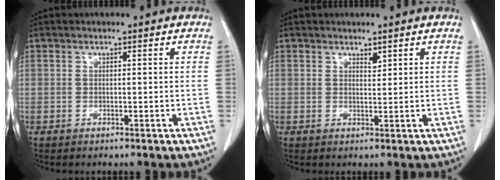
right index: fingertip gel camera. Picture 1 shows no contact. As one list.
[{"total": 1.1, "force": [0.8, 0.3, 0.6], "torque": [-0.010, -0.006, 0.014]}]